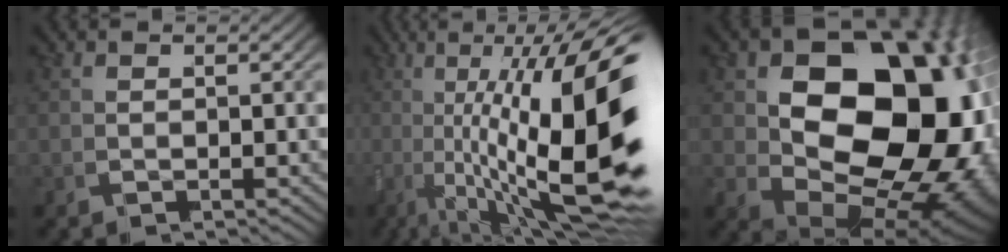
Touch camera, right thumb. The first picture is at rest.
{"total": 18.4, "force": [0.0, 10.5, 15.1], "torque": [-0.253, -0.074, 0.036]}
{"total": 24.0, "force": [1.6, 16.3, 17.6], "torque": [-0.267, -0.076, 0.061]}